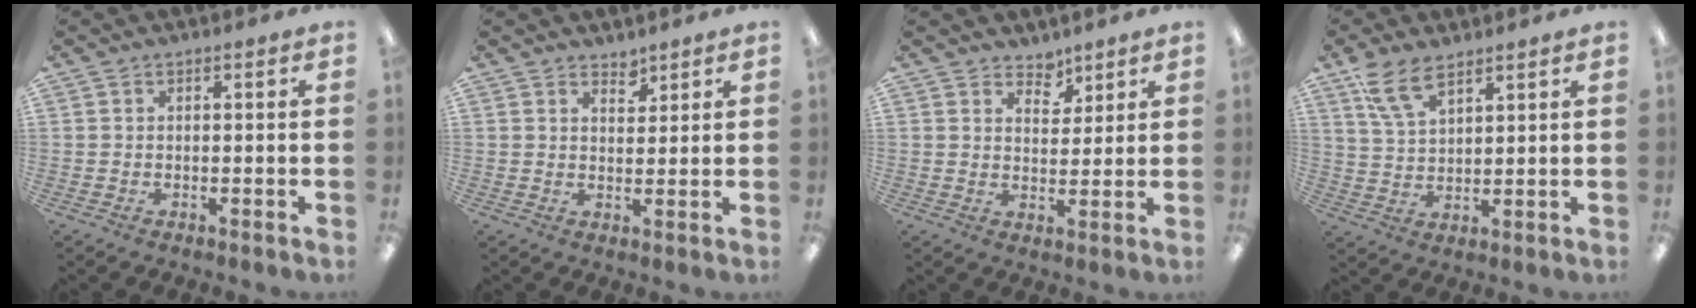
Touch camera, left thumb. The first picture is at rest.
{"total": 3.1, "force": [2.9, 1.2, 0.4], "torque": [0.005, -0.021, 0.050]}
{"total": 4.6, "force": [4.0, 2.4, 0.4], "torque": [0.002, -0.028, 0.070]}
{"total": 8.5, "force": [6.1, 3.5, 4.8], "torque": [-0.109, -0.019, 0.115]}